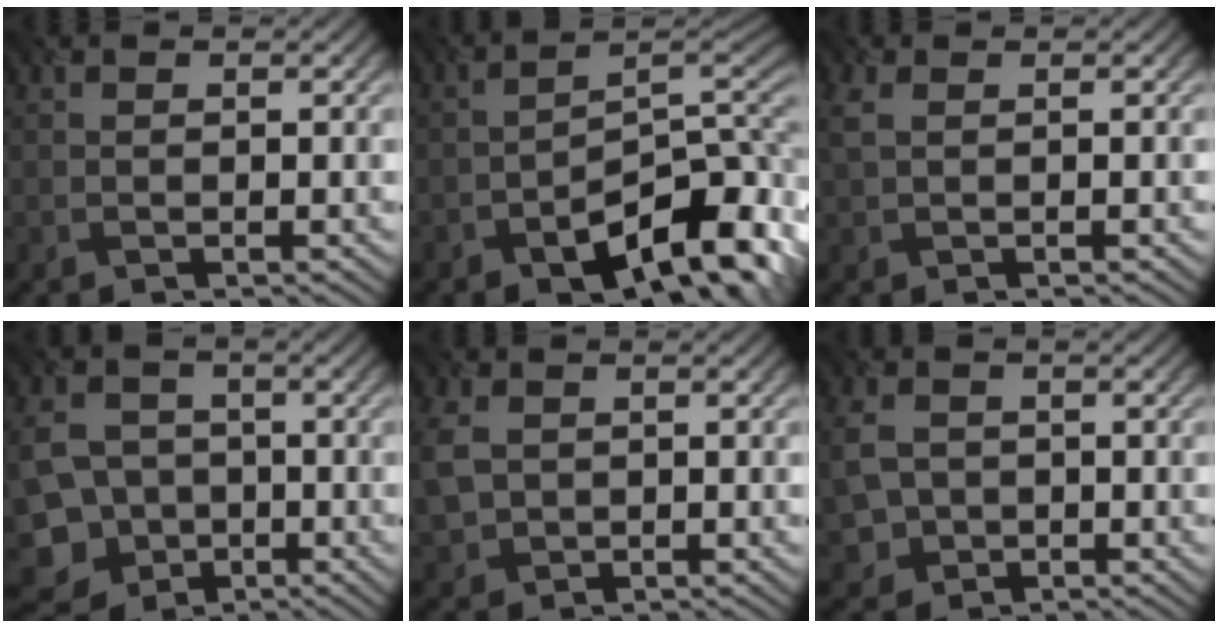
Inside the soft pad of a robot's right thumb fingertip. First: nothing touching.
{"total": 13.7, "force": [-6.7, 6.2, 10.1], "torque": [-0.129, -0.021, -0.107]}
{"total": 1.7, "force": [0.5, 0.6, 1.5], "torque": [-0.037, 0.005, 0.006]}
{"total": 8.3, "force": [-2.6, 7.0, 3.6], "torque": [-0.095, -0.028, -0.053]}
{"total": 4.8, "force": [0.1, 3.9, 2.9], "torque": [-0.084, -0.007, 0.003]}
{"total": 4.5, "force": [-0.6, 3.8, 2.3], "torque": [-0.068, -0.009, -0.013]}